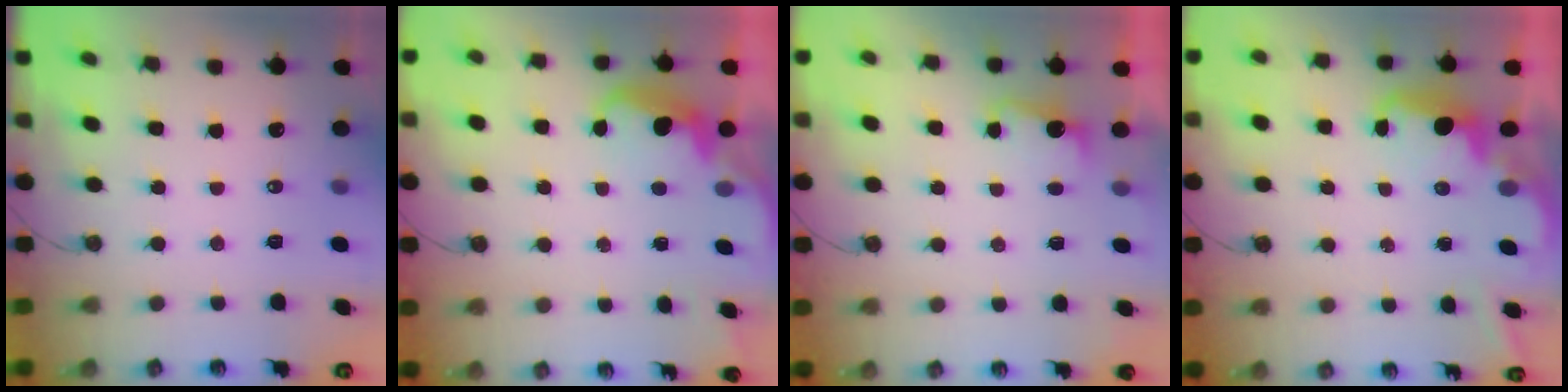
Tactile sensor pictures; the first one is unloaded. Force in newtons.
{"total": 3.3, "press": 3.1, "slide": 1.0}
{"total": 1.9, "press": 1.7, "slide": 0.8}
{"total": 2.8, "press": 2.8, "slide": 0.5}